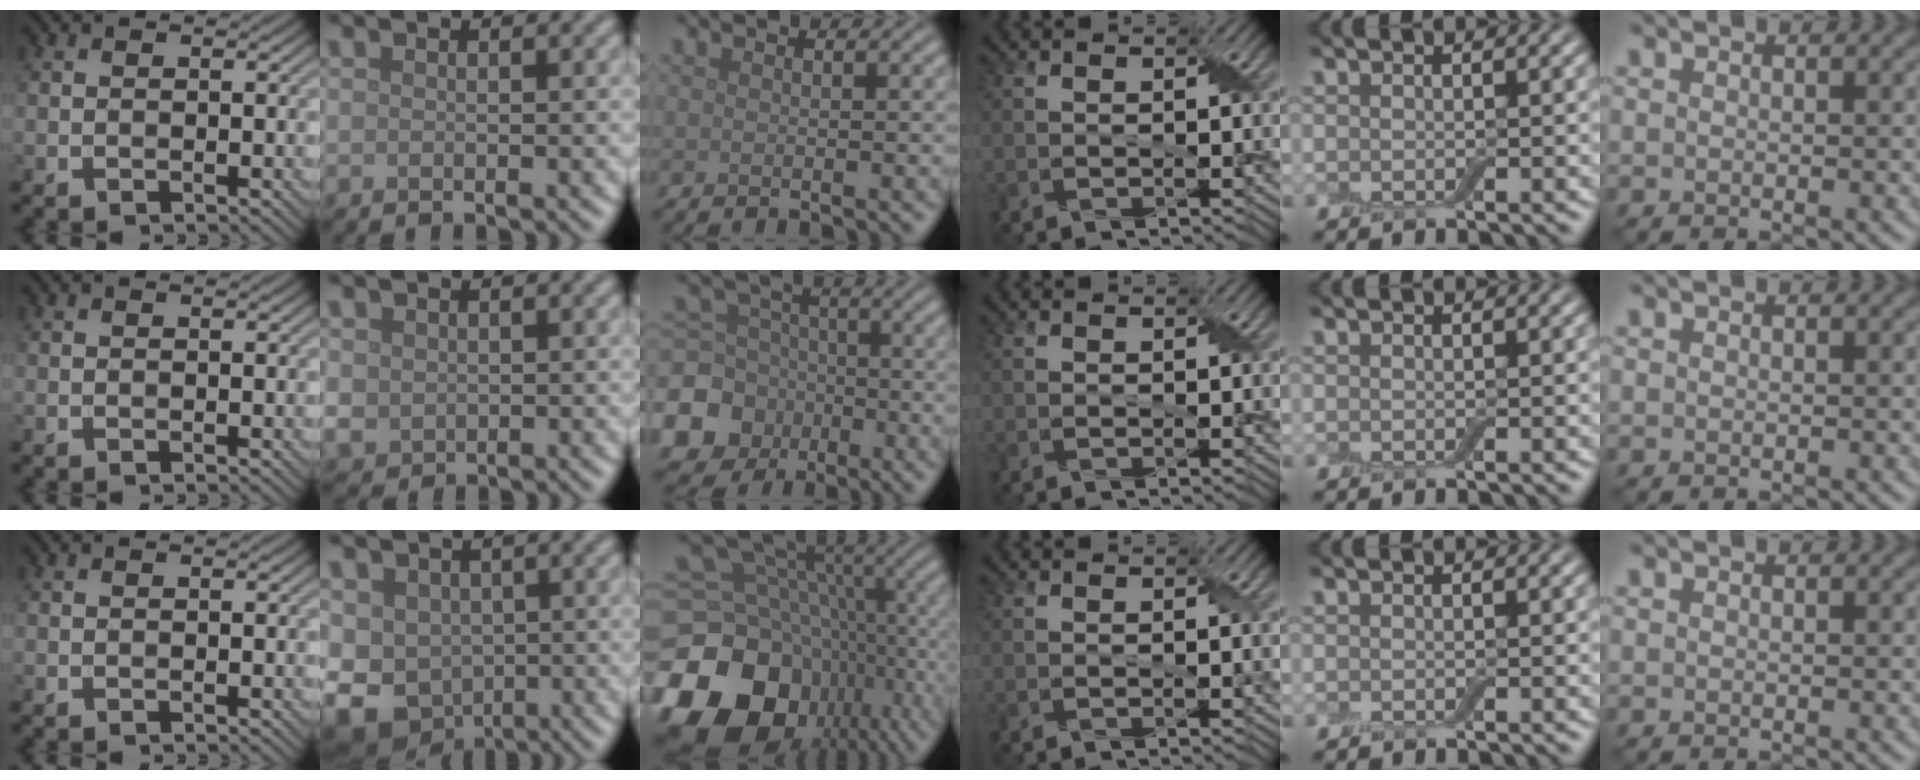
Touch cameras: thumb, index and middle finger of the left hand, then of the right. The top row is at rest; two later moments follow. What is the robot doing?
{"motion": "fold", "object": "aluminum foil"}